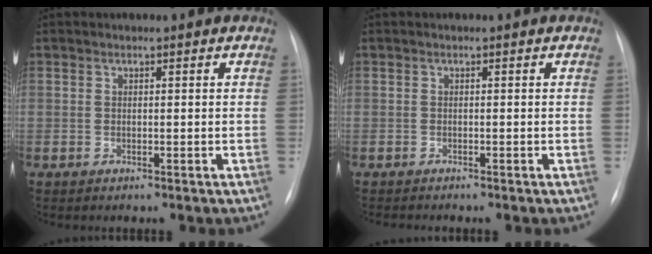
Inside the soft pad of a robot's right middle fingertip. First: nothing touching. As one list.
[{"total": 1.2, "force": [-1.2, -0.1, 0.3], "torque": [-0.004, -0.003, -0.016]}]